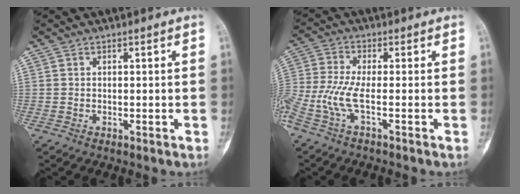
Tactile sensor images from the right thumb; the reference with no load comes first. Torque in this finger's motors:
{"motor_torque": [0.21, 0.20, 0.59, -0.44, 0.12]}